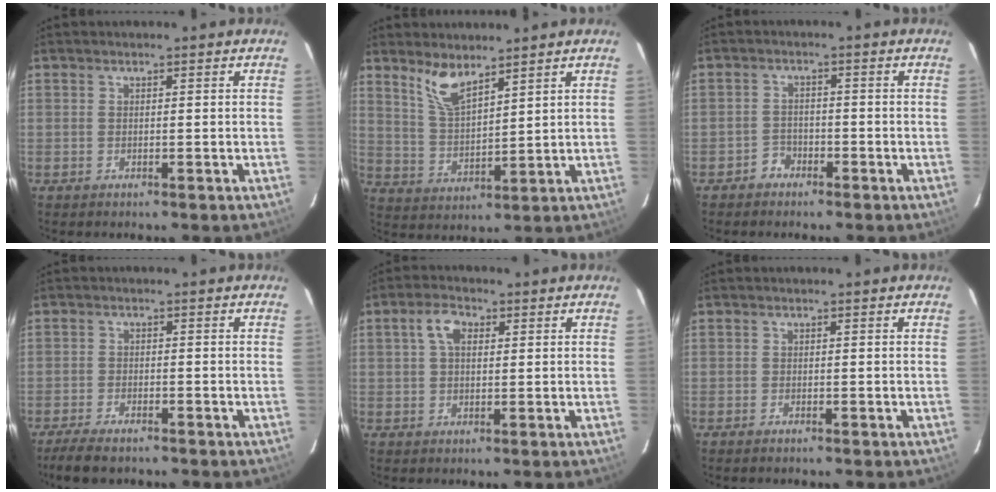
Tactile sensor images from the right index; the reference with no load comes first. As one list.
[{"total": 7.0, "force": [5.3, 2.0, 4.1], "torque": [-0.080, -0.003, 0.113]}, {"total": 2.8, "force": [-2.2, 1.8, 0.0], "torque": [-0.001, 0.009, -0.038]}, {"total": 5.8, "force": [-4.8, 1.6, 2.9], "torque": [-0.077, -0.017, -0.090]}, {"total": 4.2, "force": [1.3, 2.5, 3.2], "torque": [-0.061, 0.015, 0.023]}, {"total": 0.7, "force": [-0.7, 0.2, 0.1], "torque": [-0.002, -0.002, -0.014]}]